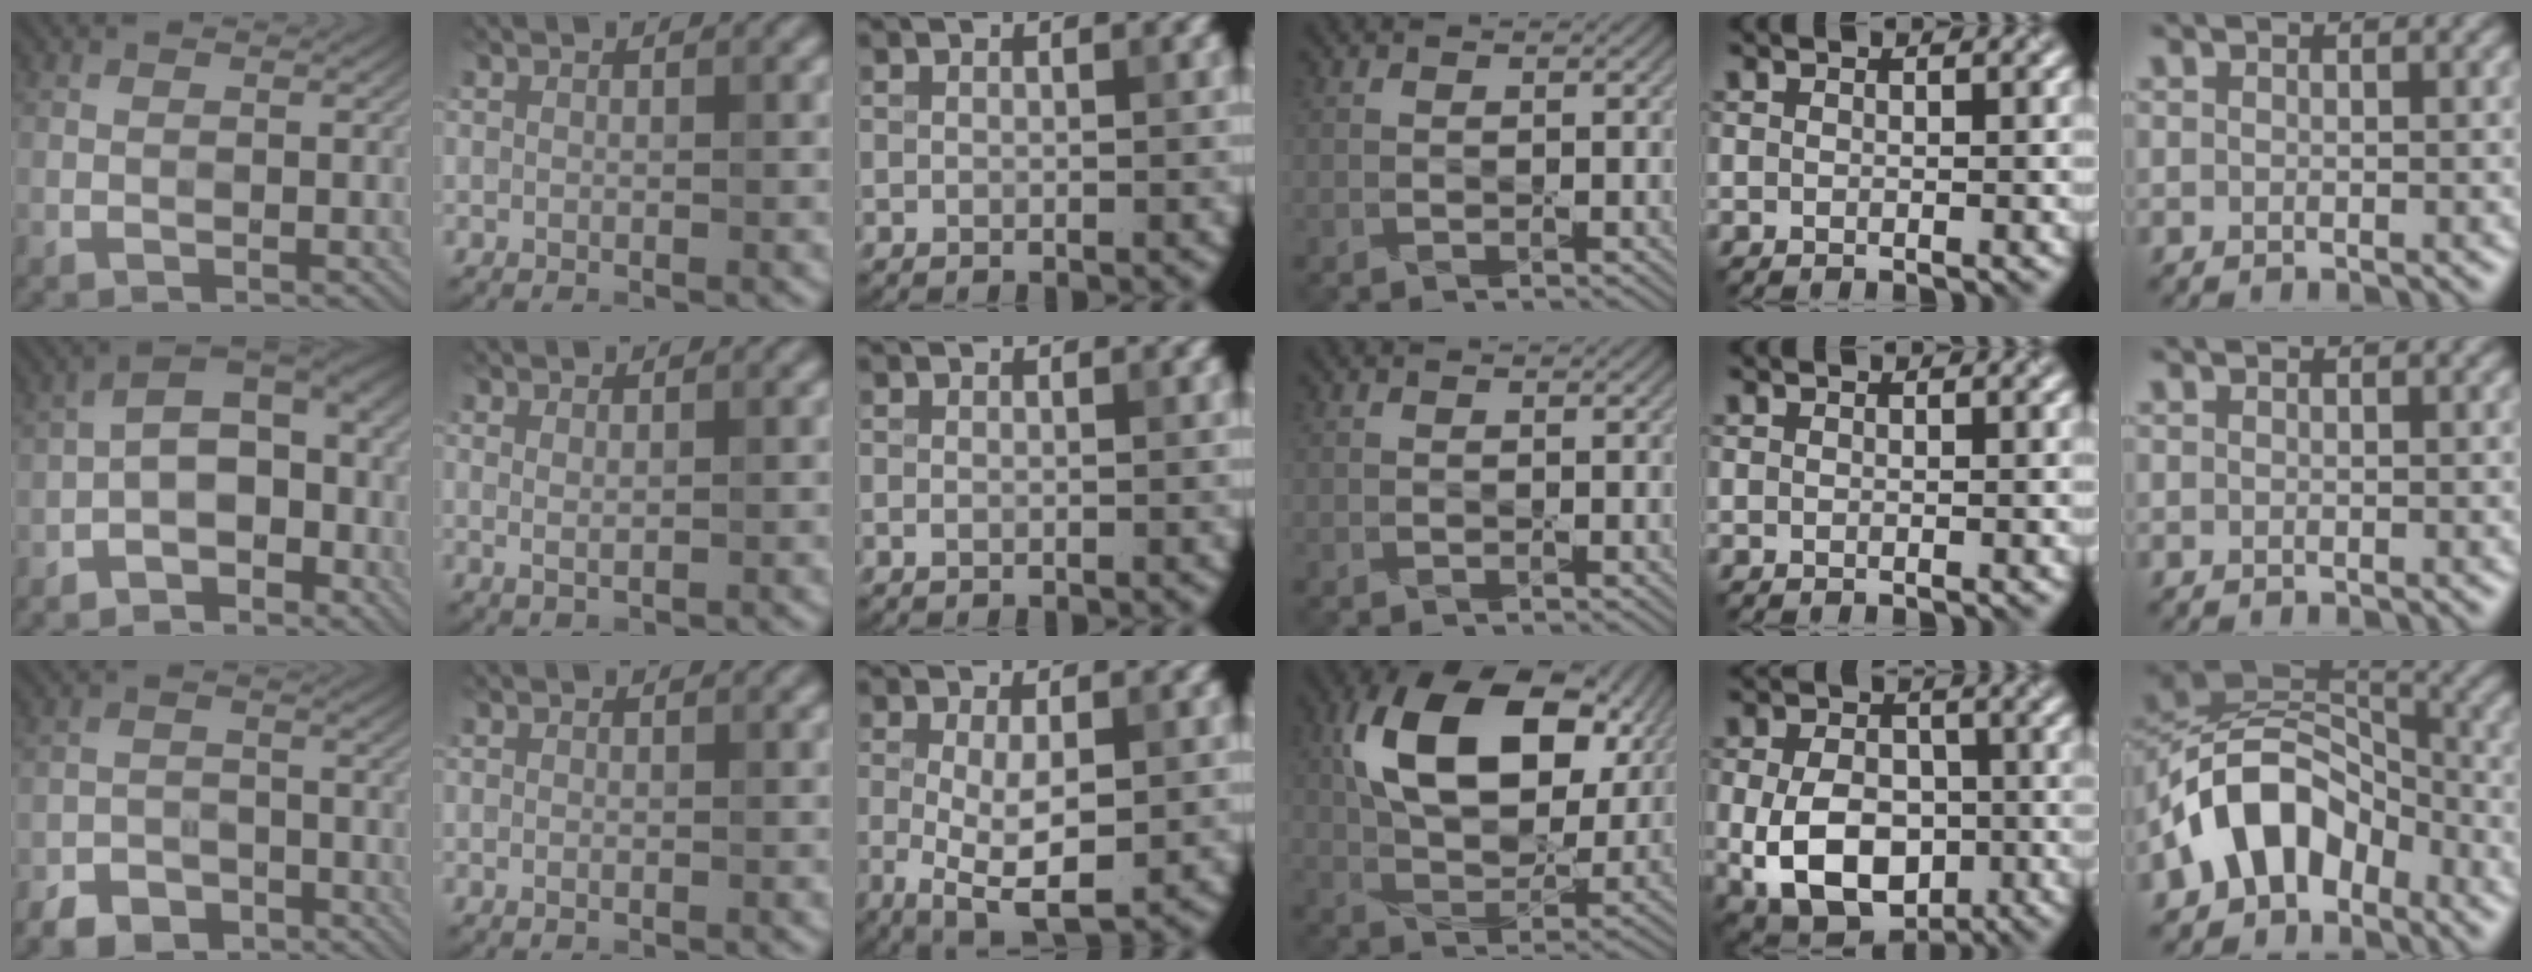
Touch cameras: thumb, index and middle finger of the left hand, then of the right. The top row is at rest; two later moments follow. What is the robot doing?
{"motion": "wipe", "object": "bowl"}